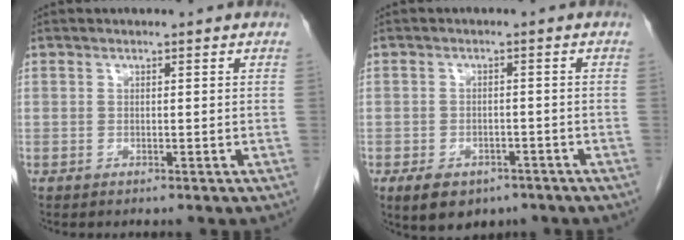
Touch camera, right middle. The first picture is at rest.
{"total": 7.3, "force": [-4.7, 4.3, 3.5], "torque": [-0.053, 0.002, -0.065]}